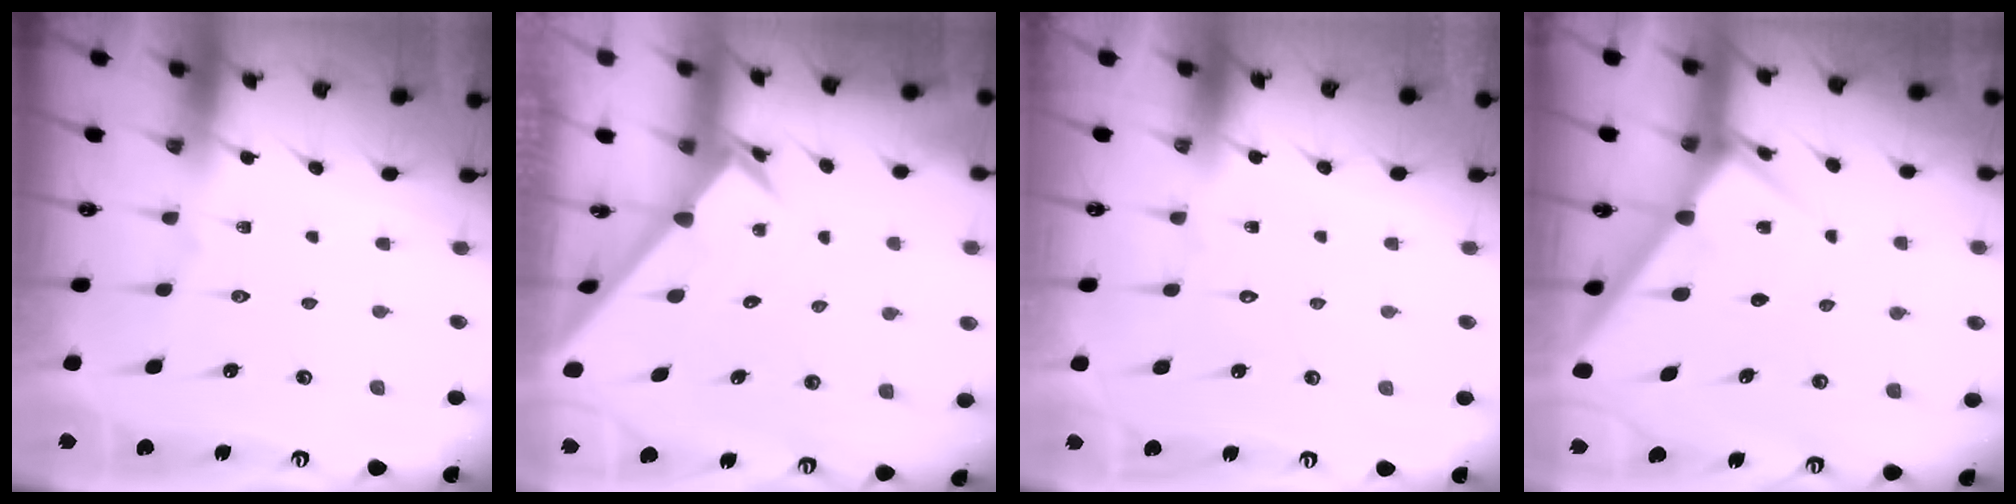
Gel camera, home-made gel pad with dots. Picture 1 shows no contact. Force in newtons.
{"total": 2.2, "press": 2.2, "slide": 0.1}
{"total": 1.7, "press": 1.7, "slide": 0.1}
{"total": 3.3, "press": 3.3, "slide": 0.4}